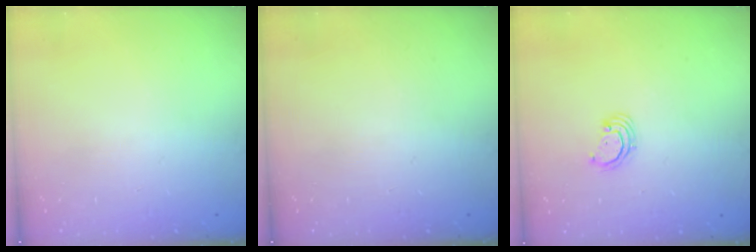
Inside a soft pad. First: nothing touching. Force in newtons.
{"total": 0.0}
{"total": 2.8, "press": 2.8, "slide": 0.2}